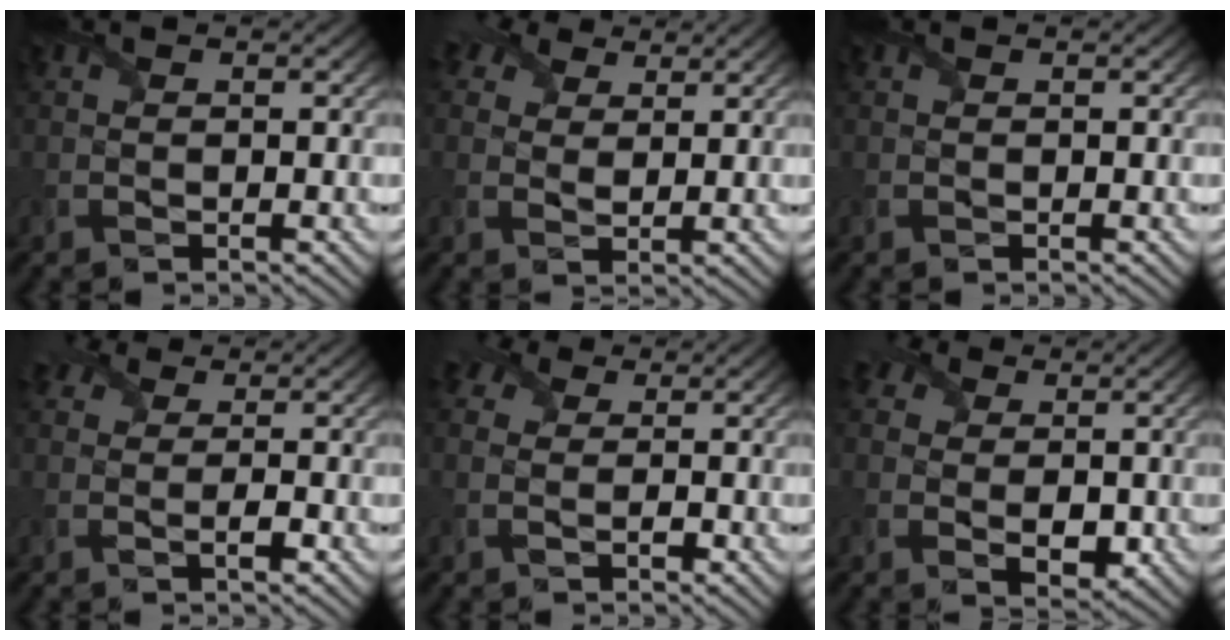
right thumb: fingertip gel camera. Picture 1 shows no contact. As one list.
[{"total": 5.1, "force": [3.3, 3.0, 2.4], "torque": [-0.057, 0.012, 0.052]}, {"total": 0.0}, {"total": 3.3, "force": [0.1, 2.3, 2.4], "torque": [-0.038, 0.002, -0.008]}, {"total": 5.3, "force": [0.2, 4.1, 3.3], "torque": [-0.070, 0.008, -0.009]}, {"total": 7.4, "force": [0.7, 5.7, 4.6], "torque": [-0.100, -0.009, 0.014]}]